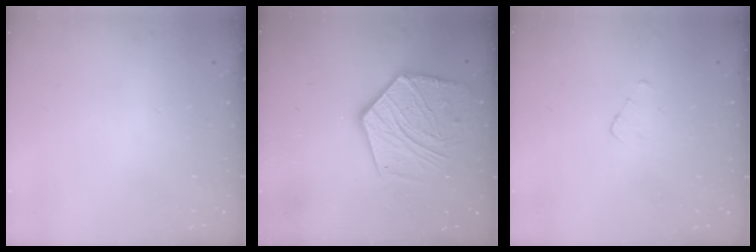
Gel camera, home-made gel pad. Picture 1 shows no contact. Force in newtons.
{"total": 19.2, "press": 19.1, "slide": 1.4}
{"total": 2.7, "press": 2.7, "slide": 0.3}